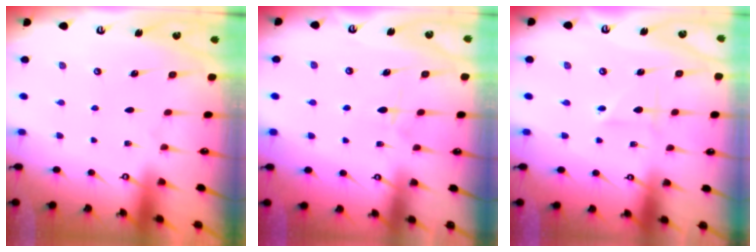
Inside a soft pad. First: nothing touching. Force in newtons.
{"total": 4.8, "press": 4.7, "slide": 0.7}
{"total": 1.9, "press": 1.9, "slide": 0.3}